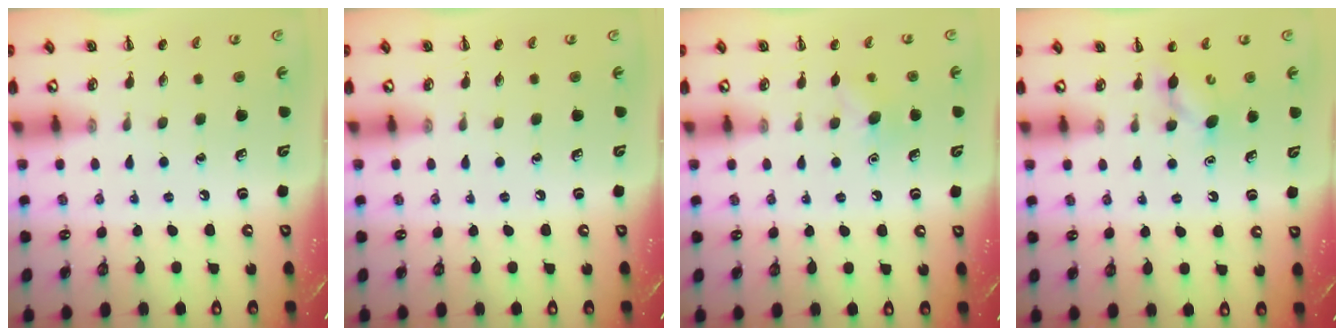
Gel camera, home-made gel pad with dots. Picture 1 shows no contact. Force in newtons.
{"total": 0.0}
{"total": 6.2, "press": 6.0, "slide": 1.5}
{"total": 4.6, "press": 4.4, "slide": 1.3}